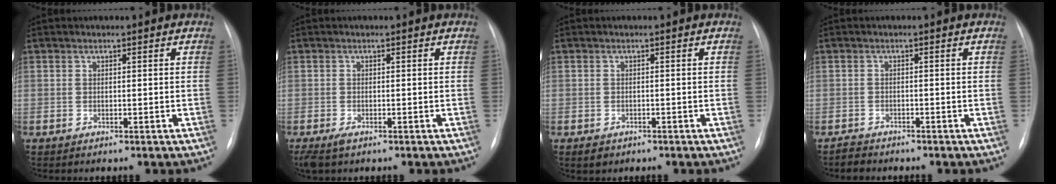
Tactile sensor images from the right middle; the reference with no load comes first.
{"total": 2.6, "force": [-1.7, 1.1, 1.7], "torque": [-0.039, -0.008, -0.025]}
{"total": 1.6, "force": [-1.0, 1.1, 0.5], "torque": [-0.013, -0.001, -0.008]}
{"total": 1.7, "force": [-1.6, 0.5, 0.0], "torque": [-0.010, -0.007, -0.027]}